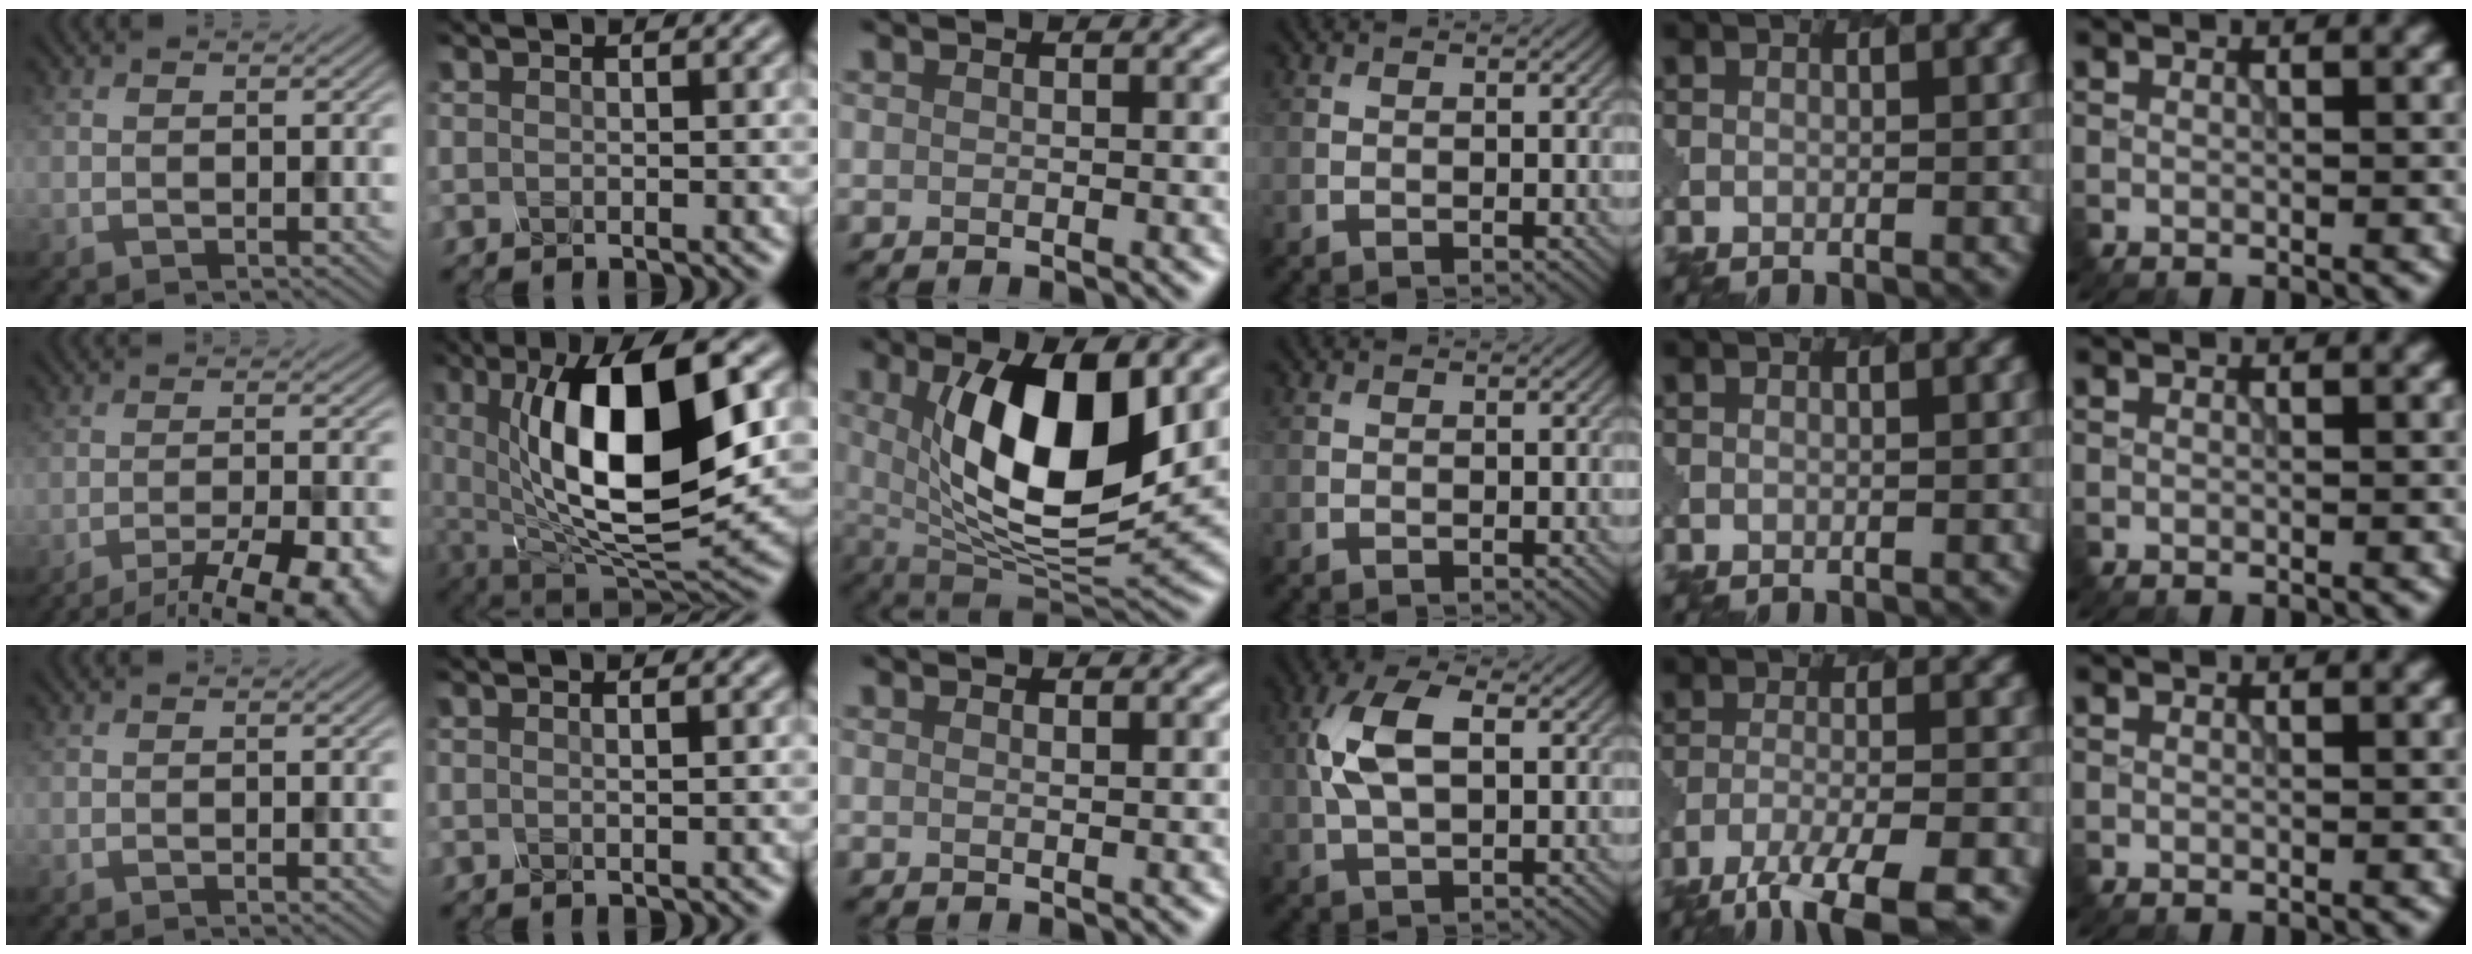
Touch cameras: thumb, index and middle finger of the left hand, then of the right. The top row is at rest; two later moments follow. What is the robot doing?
{"motion": "unscrew", "object": "spray bottle"}